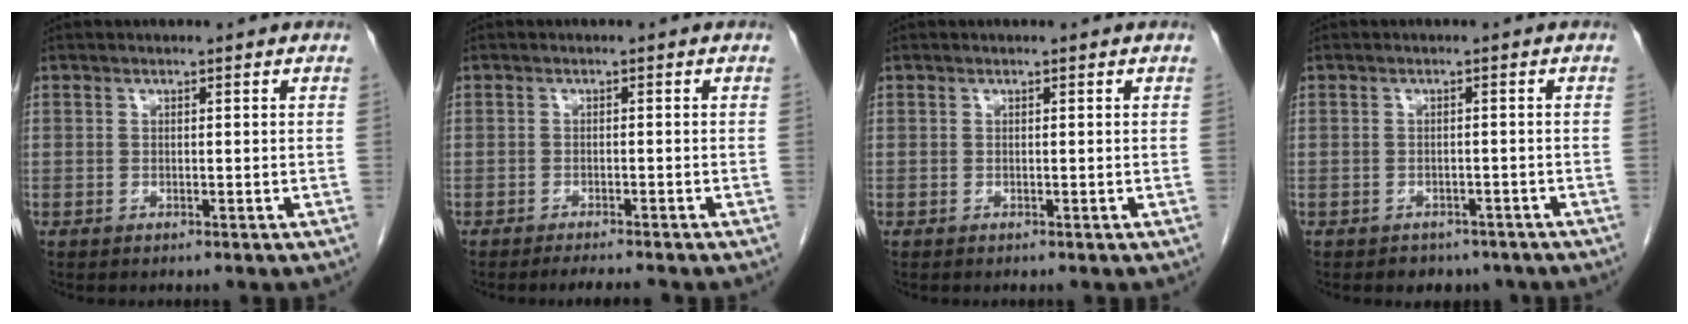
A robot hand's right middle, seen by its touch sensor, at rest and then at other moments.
{"total": 3.5, "force": [-3.2, 0.0, 1.5], "torque": [-0.018, -0.008, -0.046]}
{"total": 0.0}
{"total": 4.0, "force": [-3.2, 2.3, 0.5], "torque": [-0.004, 0.008, -0.040]}